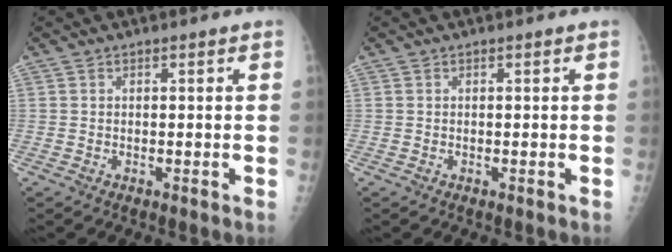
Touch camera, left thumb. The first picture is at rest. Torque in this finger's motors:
{"motor_torque": [0.00, 0.00, -0.08, -0.08, 0.00]}